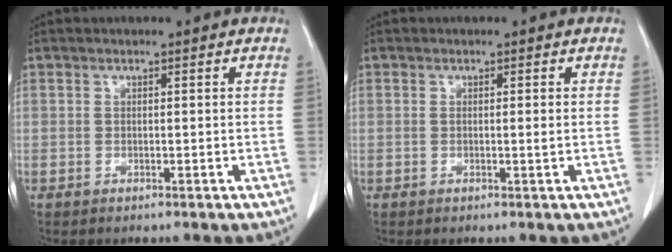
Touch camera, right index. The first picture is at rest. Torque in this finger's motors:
{"motor_torque": [0.00, 0.03, -0.08, -0.01]}